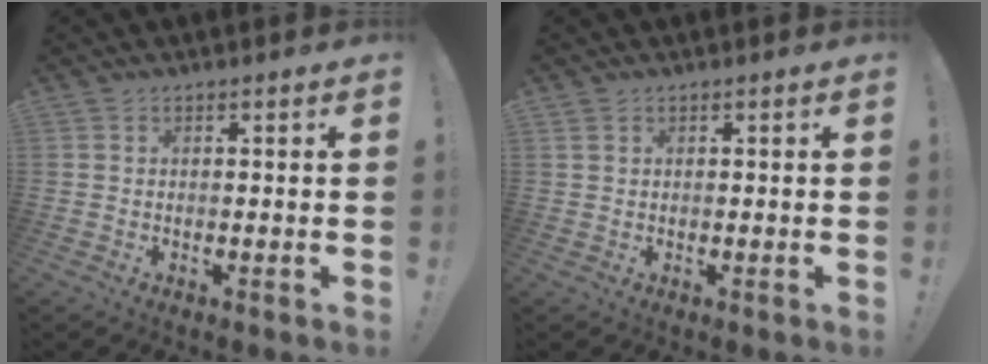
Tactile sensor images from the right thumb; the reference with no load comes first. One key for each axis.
{"total": 1.2, "fx": 0.8, "fy": 0.7, "fz": 0.5, "tx": -0.005, "ty": -0.002, "tz": 0.014}